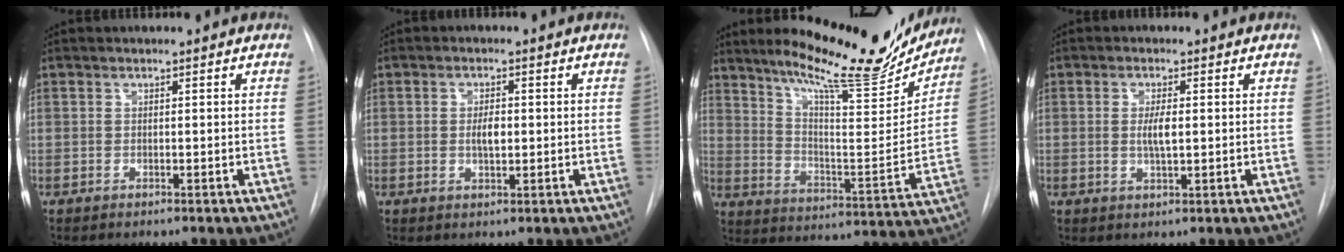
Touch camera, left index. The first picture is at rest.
{"total": 2.7, "force": [0.1, 1.1, 2.5], "torque": [-0.046, 0.000, 0.003]}
{"total": 20.6, "force": [17.5, 3.1, 10.4], "torque": [-0.161, -0.036, 0.253]}
{"total": 3.0, "force": [0.3, 0.6, 2.9], "torque": [-0.058, -0.003, 0.006]}